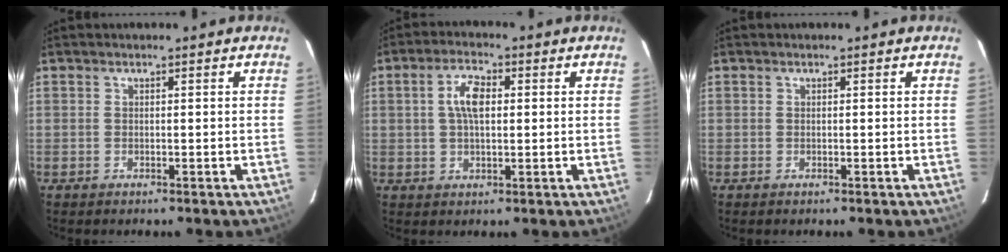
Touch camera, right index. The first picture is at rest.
{"total": 5.6, "force": [0.9, 2.7, 4.8], "torque": [-0.090, 0.013, 0.017]}
{"total": 0.0}